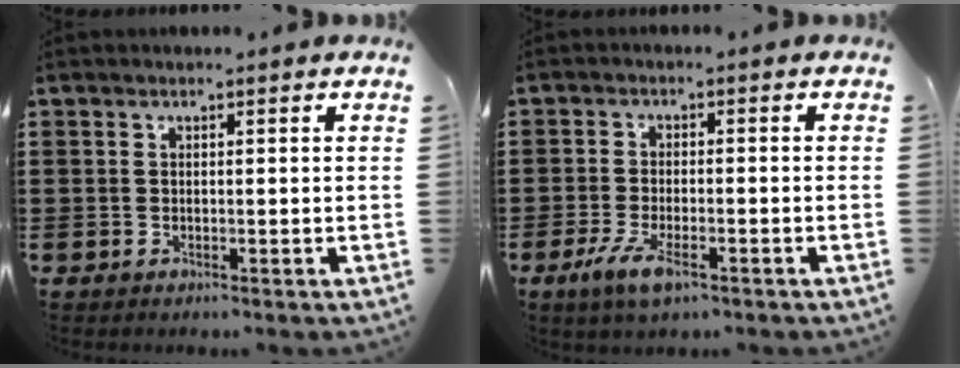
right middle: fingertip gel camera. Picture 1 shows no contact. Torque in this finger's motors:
{"motor_torque": [2.14, 0.00, 0.59, 0.12]}